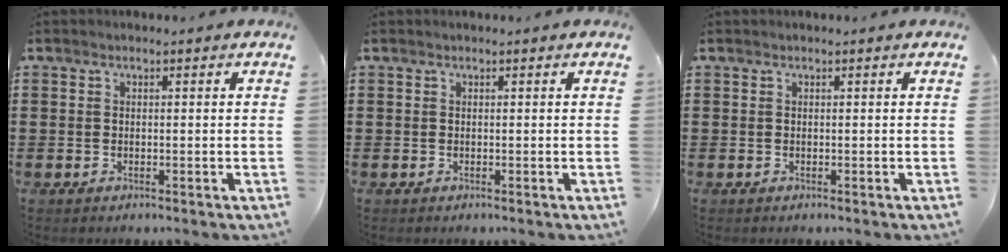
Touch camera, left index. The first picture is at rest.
{"total": 0.0}
{"total": 0.0}